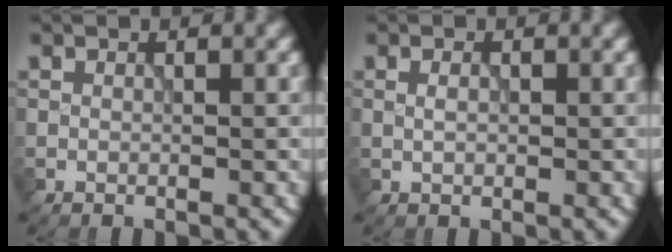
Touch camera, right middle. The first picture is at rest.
{"total": 0.9, "force": [0.1, 0.6, 0.7], "torque": [-0.016, 0.001, 0.003]}